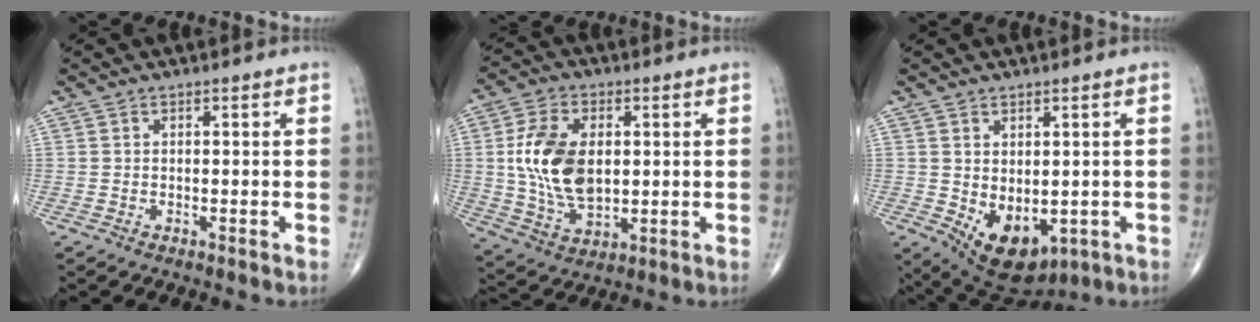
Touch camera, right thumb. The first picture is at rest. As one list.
[{"total": 14.3, "force": [1.5, 8.6, 11.3], "torque": [-0.205, -0.008, 0.032]}, {"total": 10.2, "force": [-2.1, 6.2, 7.9], "torque": [-0.101, -0.007, -0.005]}]